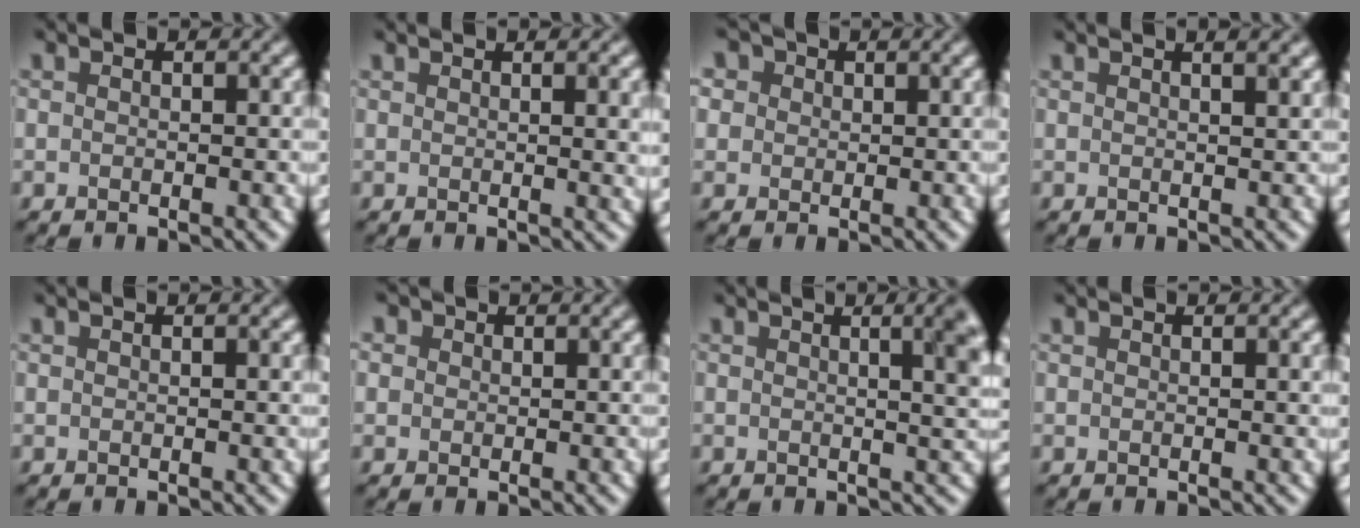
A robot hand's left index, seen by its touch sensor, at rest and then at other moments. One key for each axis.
{"total": 4.1, "fx": 1.6, "fy": 1.4, "fz": 3.5, "tx": -0.028, "ty": 0.006, "tz": 0.023}
{"total": 4.9, "fx": 2.5, "fy": 3.5, "fz": 2.2, "tx": -0.058, "ty": 0.015, "tz": 0.027}
{"total": 4.6, "fx": 2.8, "fy": 2.0, "fz": 3.1, "tx": -0.003, "ty": 0.033, "tz": 0.000}
{"total": 0.9, "fx": 0.4, "fy": 0.2, "fz": 0.8, "tx": -0.007, "ty": 0.003, "tz": 0.006}
{"total": 1.8, "fx": 0.9, "fy": 1.4, "fz": 0.6, "tx": -0.010, "ty": 0.009, "tz": -0.002}
{"total": 6.1, "fx": 1.5, "fy": 2.4, "fz": 5.5, "tx": -0.023, "ty": 0.020, "tz": 0.009}
{"total": 1.6, "fx": 0.6, "fy": 0.5, "fz": 1.4, "tx": -0.012, "ty": 0.005, "tz": 0.007}